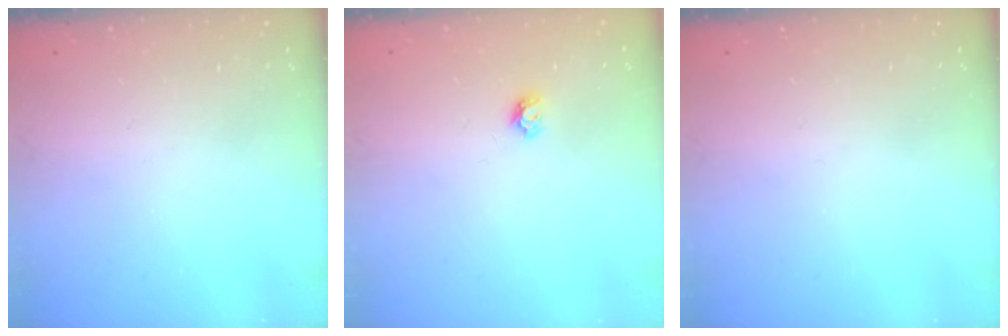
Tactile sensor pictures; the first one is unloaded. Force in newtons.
{"total": 4.2, "press": 4.2, "slide": 0.4}
{"total": 0.0}